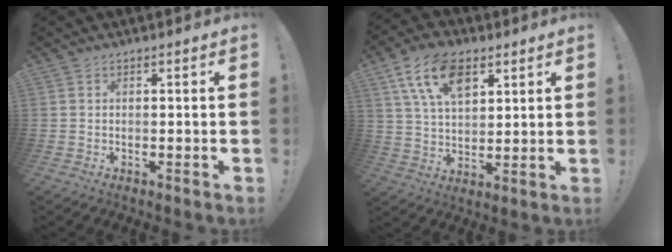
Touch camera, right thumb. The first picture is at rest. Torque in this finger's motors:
{"motor_torque": [-0.63, 1.06, 0.62, 0.68, 0.06]}